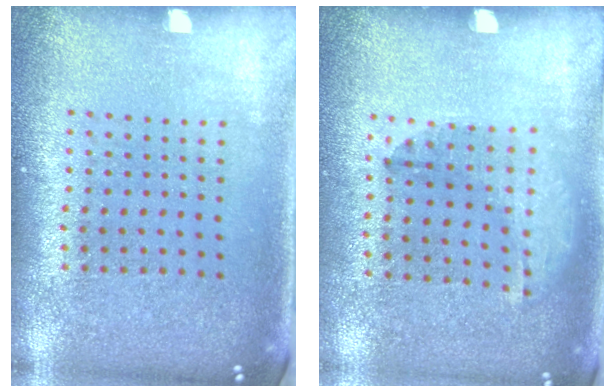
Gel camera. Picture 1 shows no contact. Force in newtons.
{"total": 1.4, "press": 0.9, "slide": 1.1}